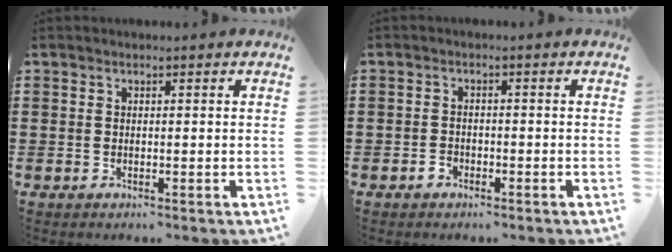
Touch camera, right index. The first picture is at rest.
{"total": 1.5, "force": [-1.1, 1.0, 0.3], "torque": [-0.011, 0.001, -0.023]}